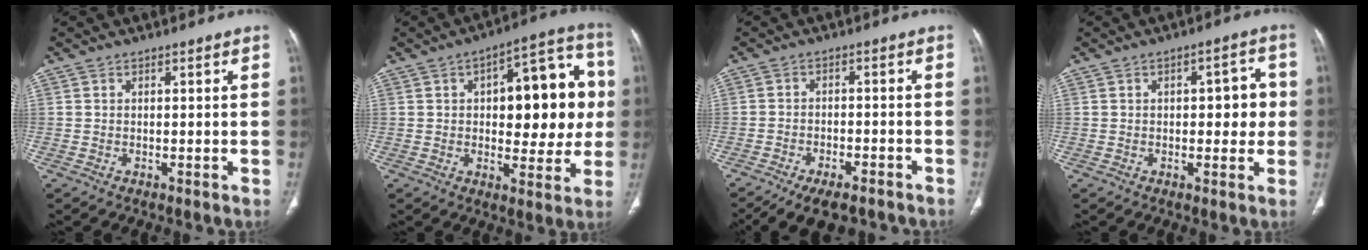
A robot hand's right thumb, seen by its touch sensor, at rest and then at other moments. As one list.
[{"total": 19.2, "force": [2.5, 9.6, 16.5], "torque": [-0.160, 0.025, 0.031]}, {"total": 10.9, "force": [-8.6, 4.4, 5.3], "torque": [-0.074, 0.032, -0.126]}, {"total": 6.3, "force": [0.4, 3.2, 5.4], "torque": [-0.045, 0.015, 0.003]}]